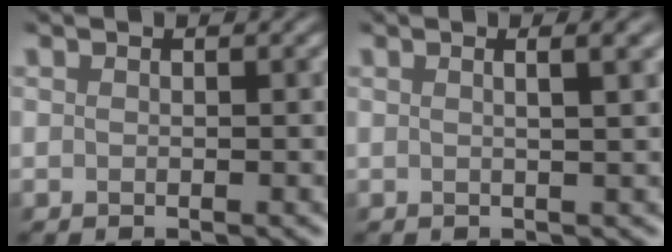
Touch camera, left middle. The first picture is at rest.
{"total": 5.2, "force": [2.0, 2.3, 4.1], "torque": [-0.018, 0.037, -0.008]}